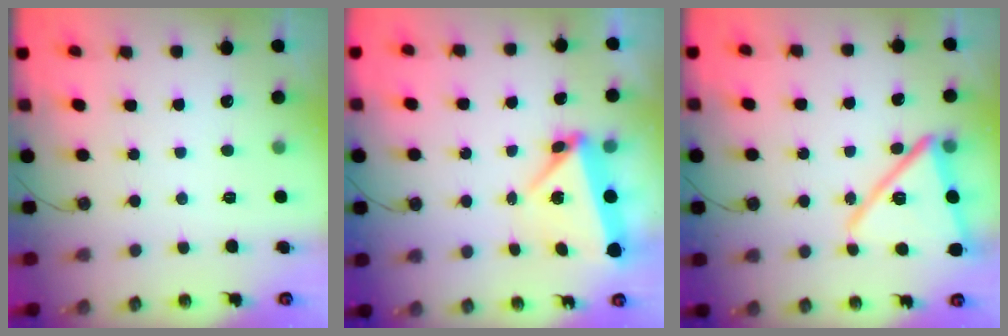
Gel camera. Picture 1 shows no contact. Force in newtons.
{"total": 5.9, "press": 5.9, "slide": 0.9}
{"total": 17.7, "press": 17.6, "slide": 1.4}